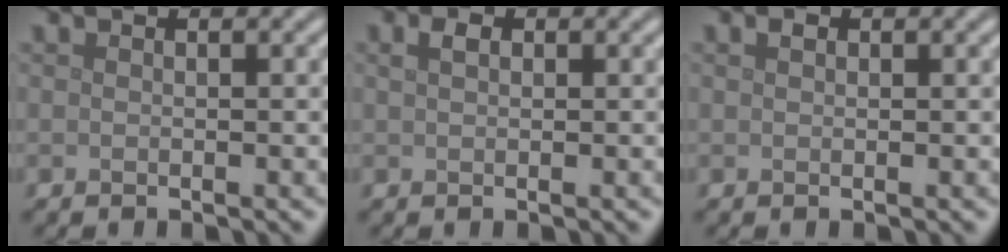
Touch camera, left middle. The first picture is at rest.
{"total": 1.2, "force": [0.5, 0.7, 0.8], "torque": [-0.016, 0.004, 0.008]}
{"total": 0.5, "force": [0.3, 0.3, 0.3], "torque": [-0.006, 0.001, 0.004]}